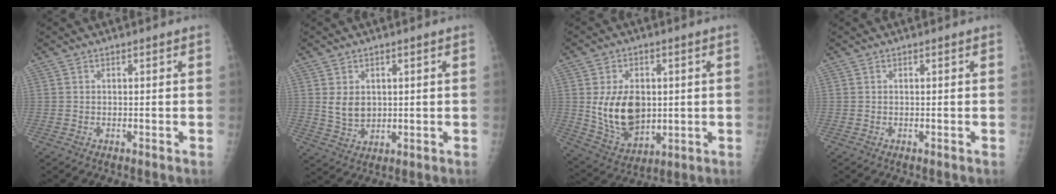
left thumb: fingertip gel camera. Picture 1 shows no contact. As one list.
[{"total": 4.9, "force": [1.0, 3.8, 3.0], "torque": [-0.037, -0.013, 0.030]}, {"total": 13.3, "force": [0.8, 9.1, 9.6], "torque": [-0.135, -0.020, 0.032]}, {"total": 0.0}]